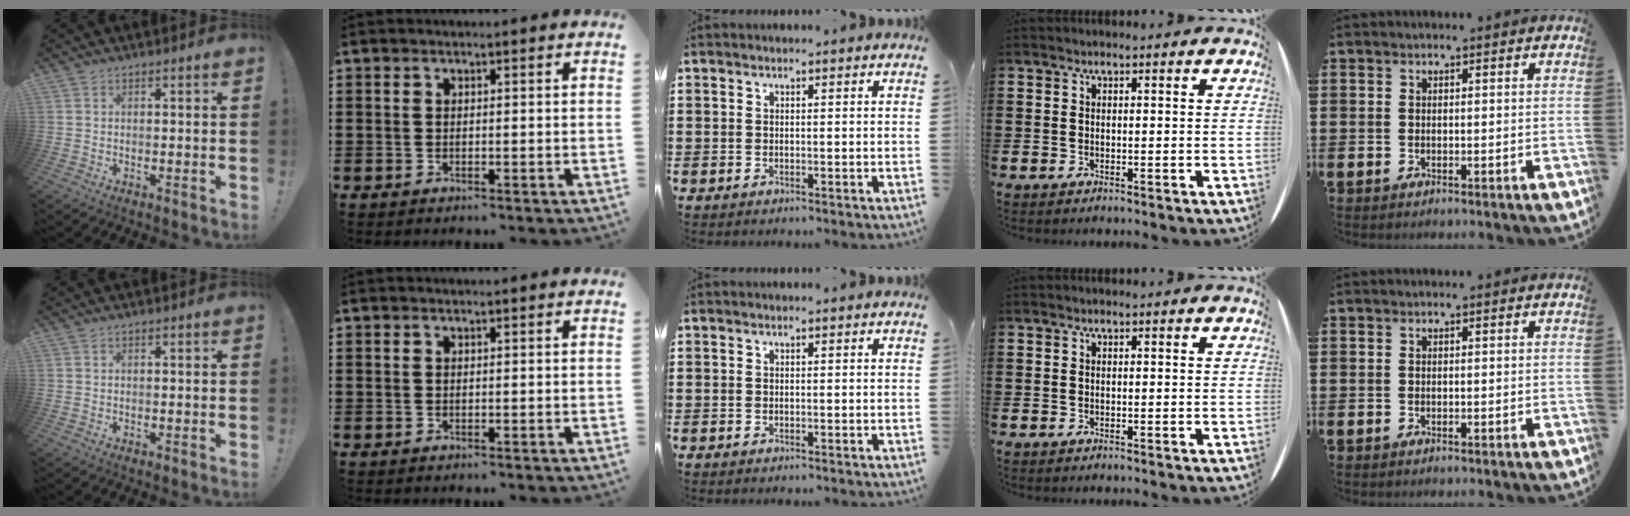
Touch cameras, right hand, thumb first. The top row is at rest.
{}